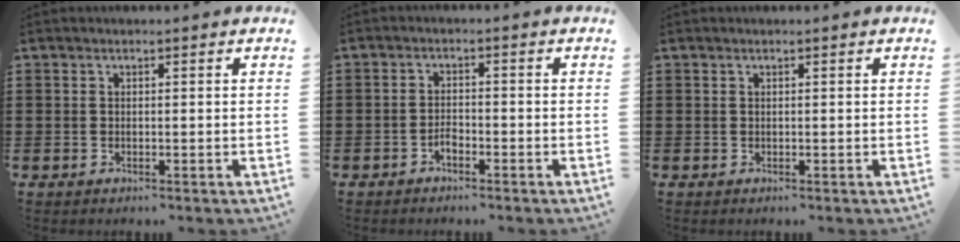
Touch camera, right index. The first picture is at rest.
{"total": 1.7, "force": [-1.3, 0.6, 0.8], "torque": [-0.020, -0.001, -0.025]}
{"total": 0.0}